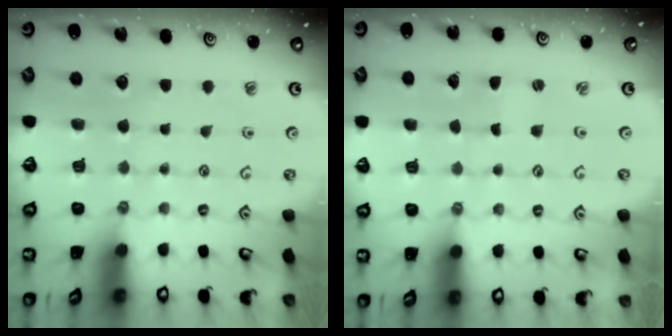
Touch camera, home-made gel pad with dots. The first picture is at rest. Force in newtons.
{"total": 0.0}